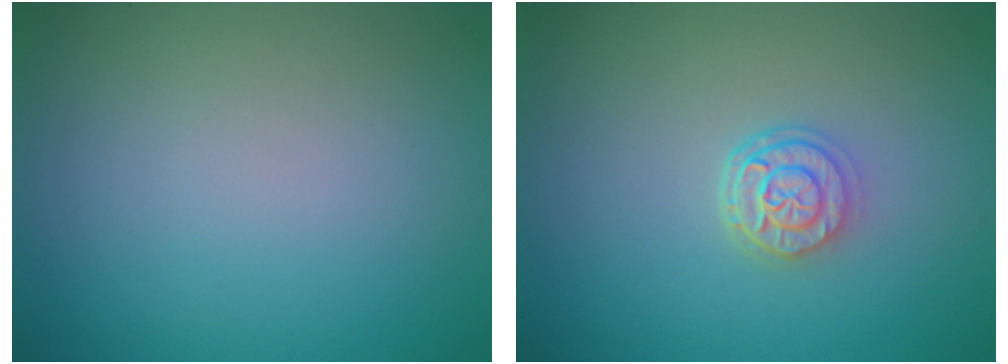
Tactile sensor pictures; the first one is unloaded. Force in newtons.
{"total": 2.7, "press": 2.2, "slide": 1.6}